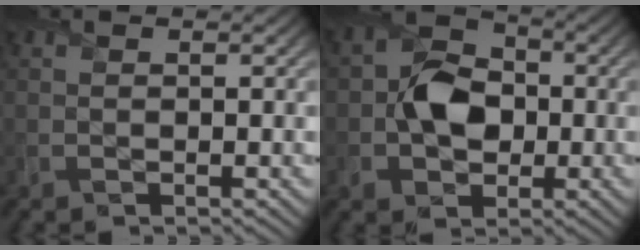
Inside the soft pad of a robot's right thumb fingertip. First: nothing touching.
{"total": 6.8, "force": [-0.6, 5.4, 4.1], "torque": [-0.071, 0.008, -0.023]}